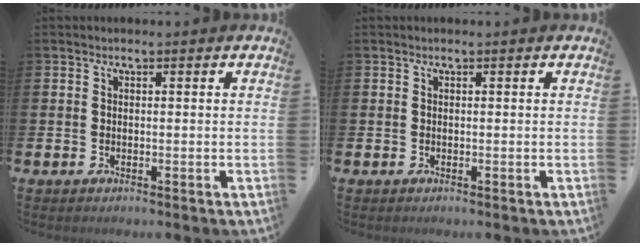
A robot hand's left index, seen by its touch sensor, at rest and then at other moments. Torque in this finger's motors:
{"motor_torque": [0.00, 0.00, 0.00, 0.00]}